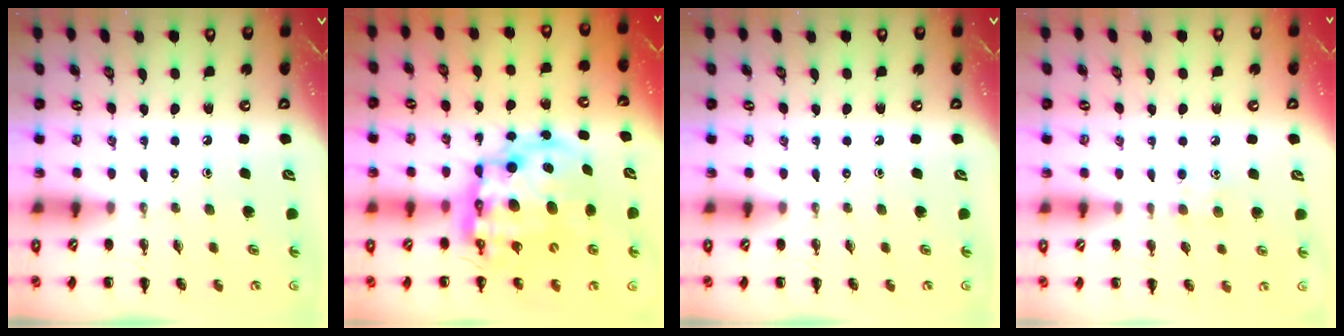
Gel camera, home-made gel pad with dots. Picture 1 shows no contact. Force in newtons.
{"total": 15.2, "press": 14.7, "slide": 3.9}
{"total": 0.0}
{"total": 6.0, "press": 5.7, "slide": 1.8}